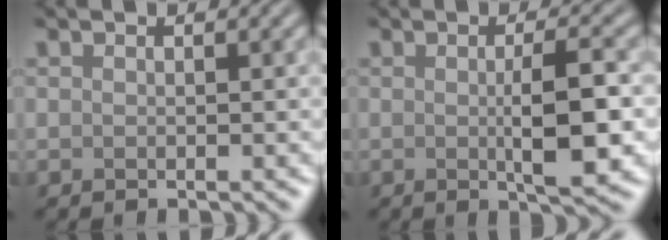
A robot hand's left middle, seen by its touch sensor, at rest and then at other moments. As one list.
[{"total": 5.1, "force": [-0.3, 1.0, 5.0], "torque": [-0.079, 0.000, -0.003]}]